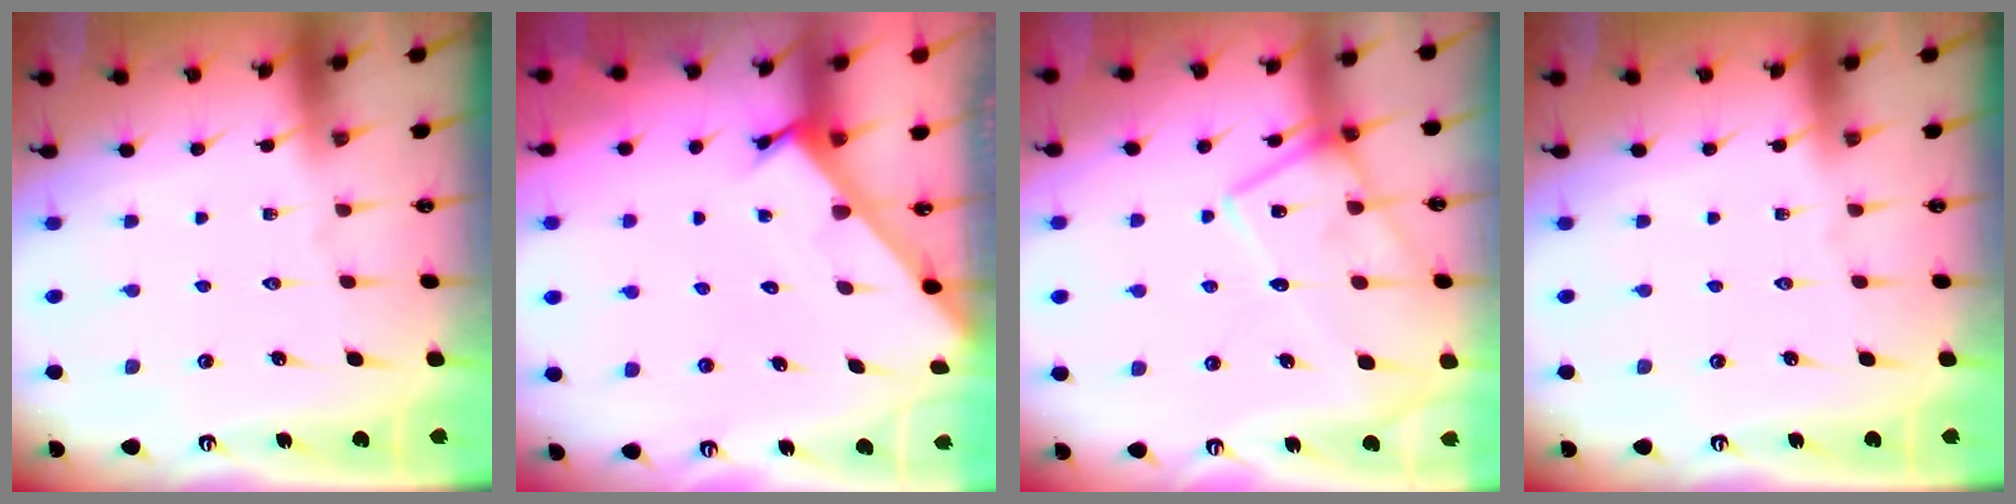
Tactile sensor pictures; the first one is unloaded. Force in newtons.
{"total": 2.5, "press": 2.5, "slide": 0.1}
{"total": 14.9, "press": 14.8, "slide": 1.0}
{"total": 0.0}